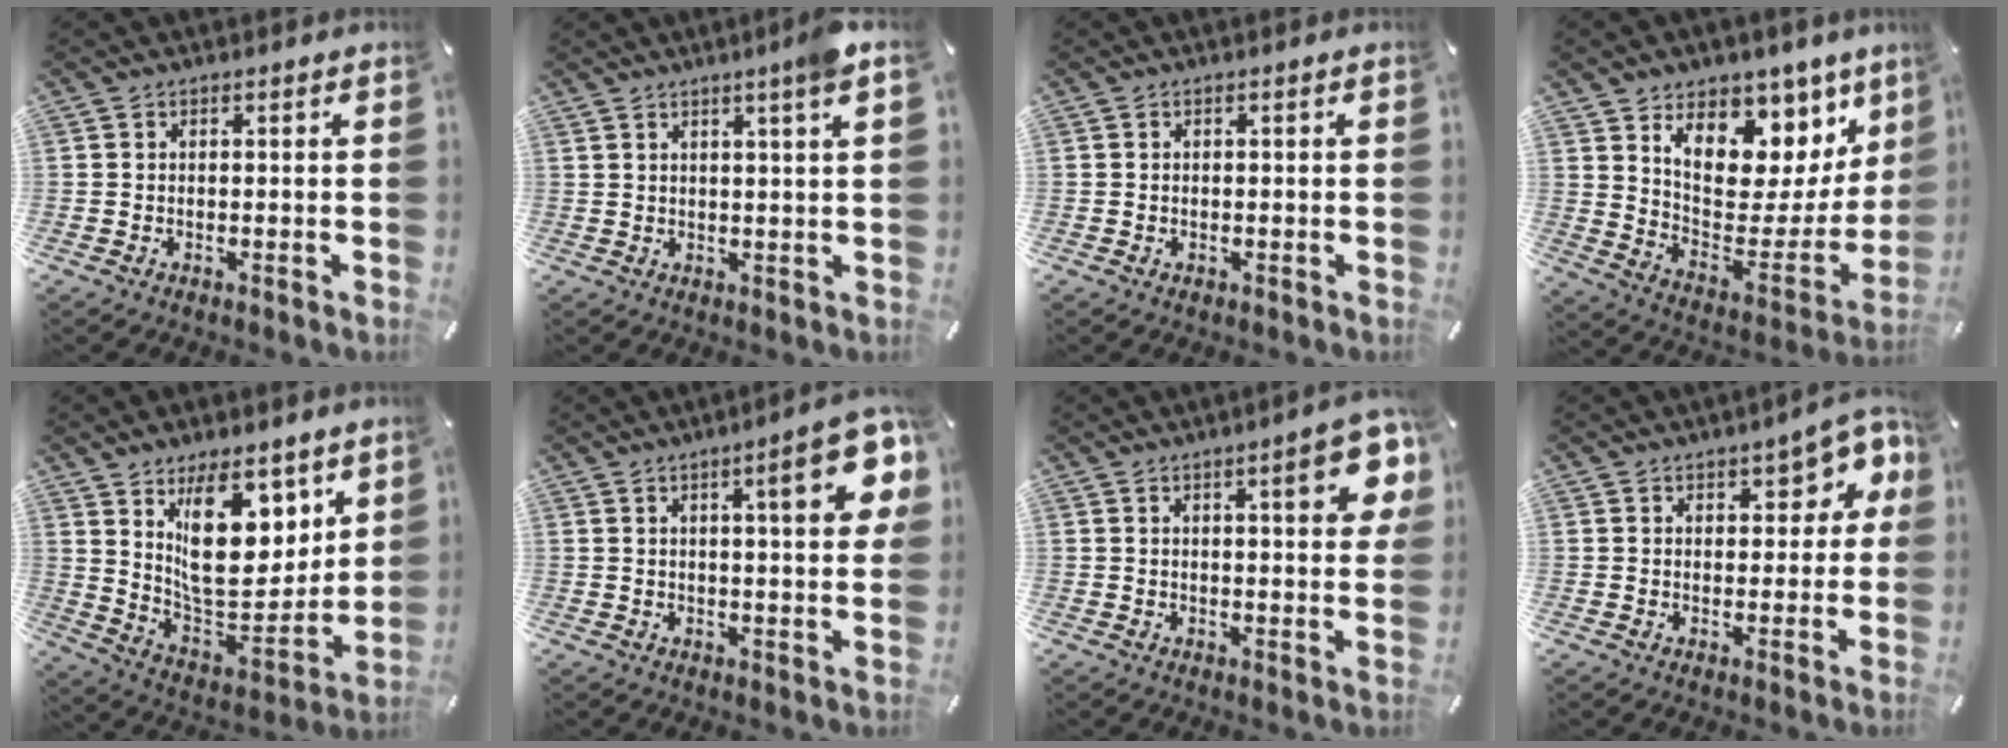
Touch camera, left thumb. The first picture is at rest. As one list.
[{"total": 4.3, "force": [2.7, -0.5, 3.4], "torque": [-0.064, -0.007, 0.044]}, {"total": 0.0}, {"total": 13.5, "force": [8.4, 8.9, 5.8], "torque": [-0.070, -0.086, 0.144]}, {"total": 19.1, "force": [9.5, 10.4, 12.9], "torque": [-0.200, -0.068, 0.170]}, {"total": 14.2, "force": [5.3, 3.4, 12.8], "torque": [-0.165, -0.024, 0.075]}, {"total": 11.2, "force": [4.4, 3.2, 9.8], "torque": [-0.128, -0.015, 0.068]}, {"total": 8.1, "force": [3.9, 4.3, 5.6], "torque": [-0.059, -0.017, 0.061]}]